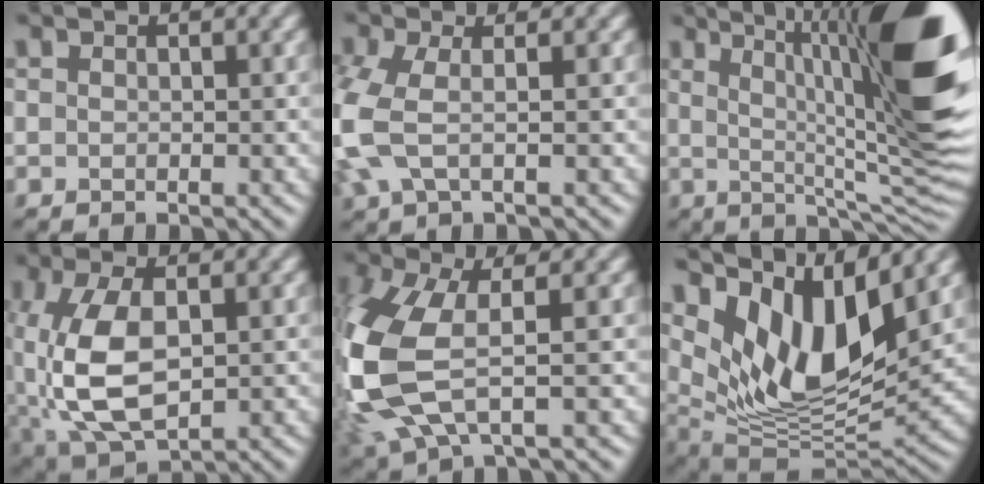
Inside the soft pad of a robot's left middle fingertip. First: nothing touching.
{"total": 4.6, "force": [-0.7, 2.2, 4.0], "torque": [-0.117, 0.006, -0.019]}
{"total": 14.2, "force": [3.3, 2.6, 13.6], "torque": [-0.182, 0.005, 0.051]}
{"total": 9.5, "force": [-0.9, 5.4, 7.7], "torque": [-0.186, -0.010, -0.008]}
{"total": 10.4, "force": [-0.5, 5.2, 8.9], "torque": [-0.260, -0.025, -0.008]}
{"total": 10.8, "force": [5.9, 4.1, 8.0], "torque": [-0.148, -0.009, 0.113]}